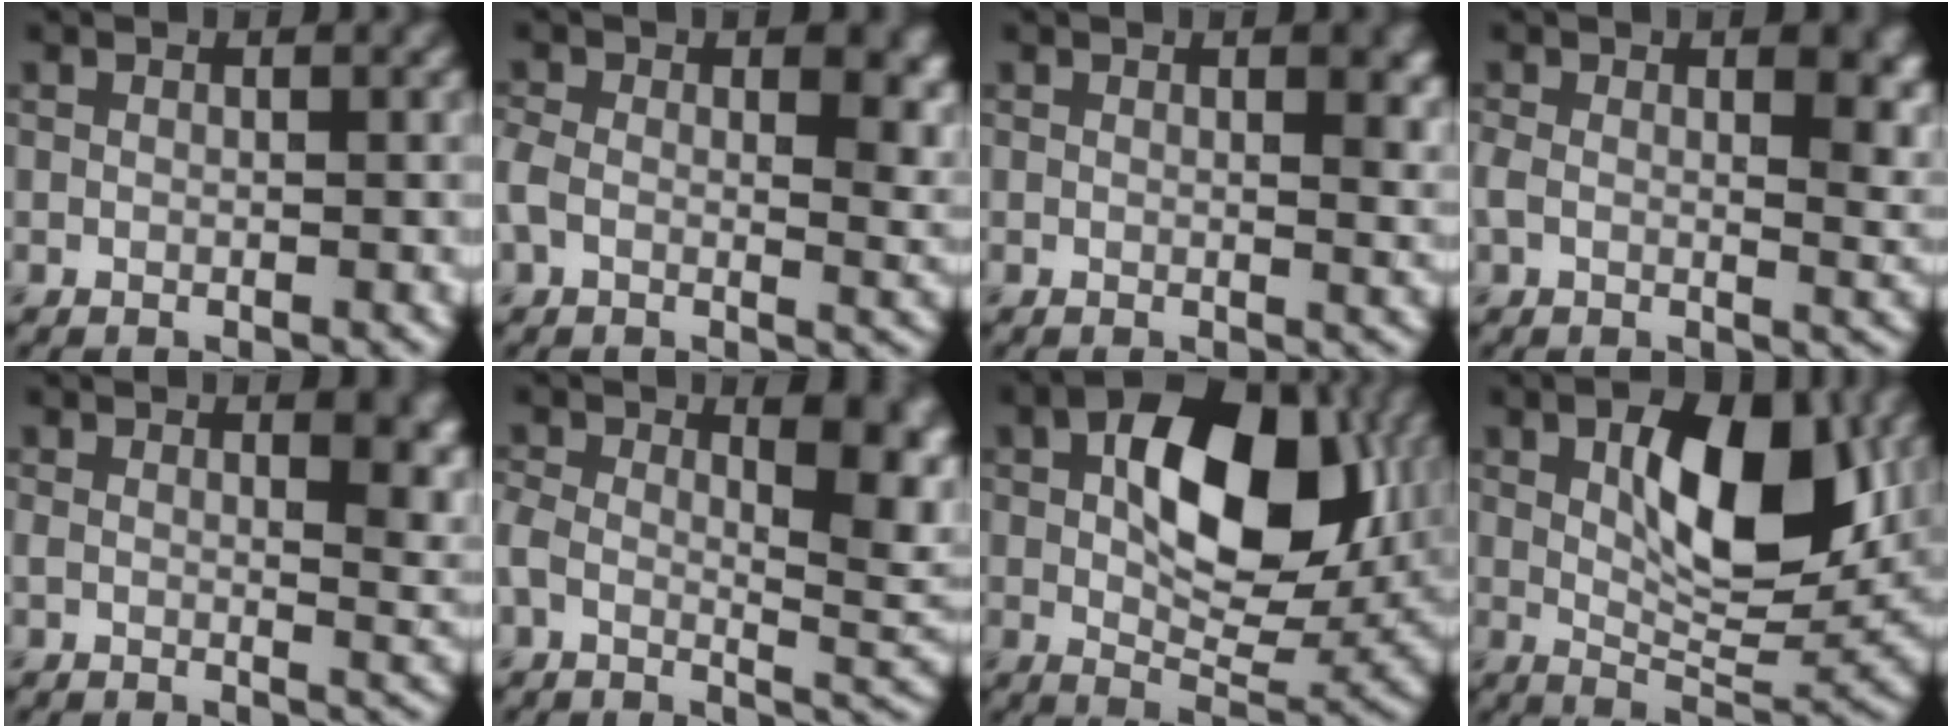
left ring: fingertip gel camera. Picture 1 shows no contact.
{"total": 8.6, "force": [0.9, 5.3, 6.7], "torque": [-0.125, -0.003, 0.006]}
{"total": 3.1, "force": [1.2, 1.2, 2.6], "torque": [-0.023, 0.001, 0.017]}
{"total": 8.1, "force": [1.6, 4.4, 6.7], "torque": [-0.102, -0.005, 0.022]}
{"total": 7.1, "force": [3.0, 3.3, 5.6], "torque": [-0.041, 0.006, 0.045]}
{"total": 10.7, "force": [1.6, 5.7, 9.0], "torque": [-0.141, -0.004, 0.025]}
{"total": 12.7, "force": [2.5, 7.0, 10.3], "torque": [-0.145, 0.008, 0.040]}
{"total": 9.4, "force": [2.2, 4.2, 8.1], "torque": [-0.126, -0.001, 0.037]}